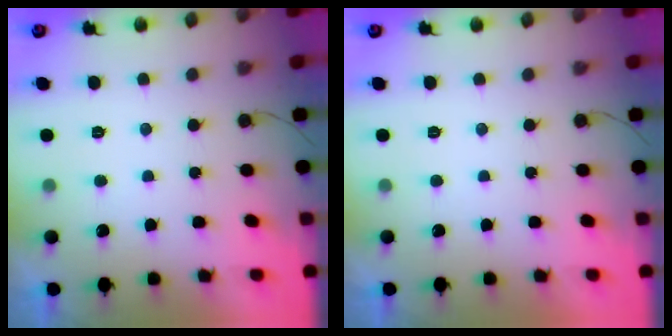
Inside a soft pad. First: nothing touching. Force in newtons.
{"total": 1.7, "press": 1.7, "slide": 0.1}